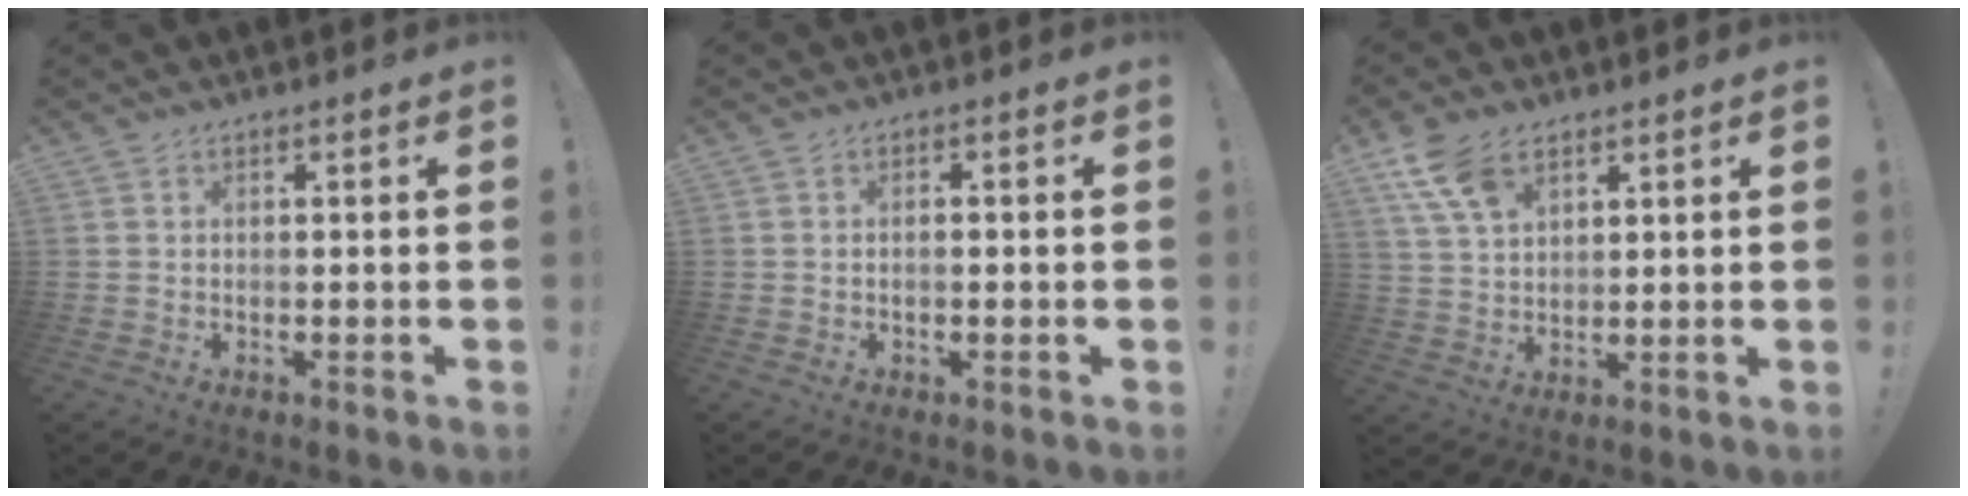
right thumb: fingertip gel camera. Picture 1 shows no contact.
{"total": 1.5, "force": [-0.7, 0.3, 1.2], "torque": [-0.028, 0.005, -0.011]}
{"total": 9.9, "force": [5.7, 5.7, 5.8], "torque": [-0.097, -0.018, 0.113]}